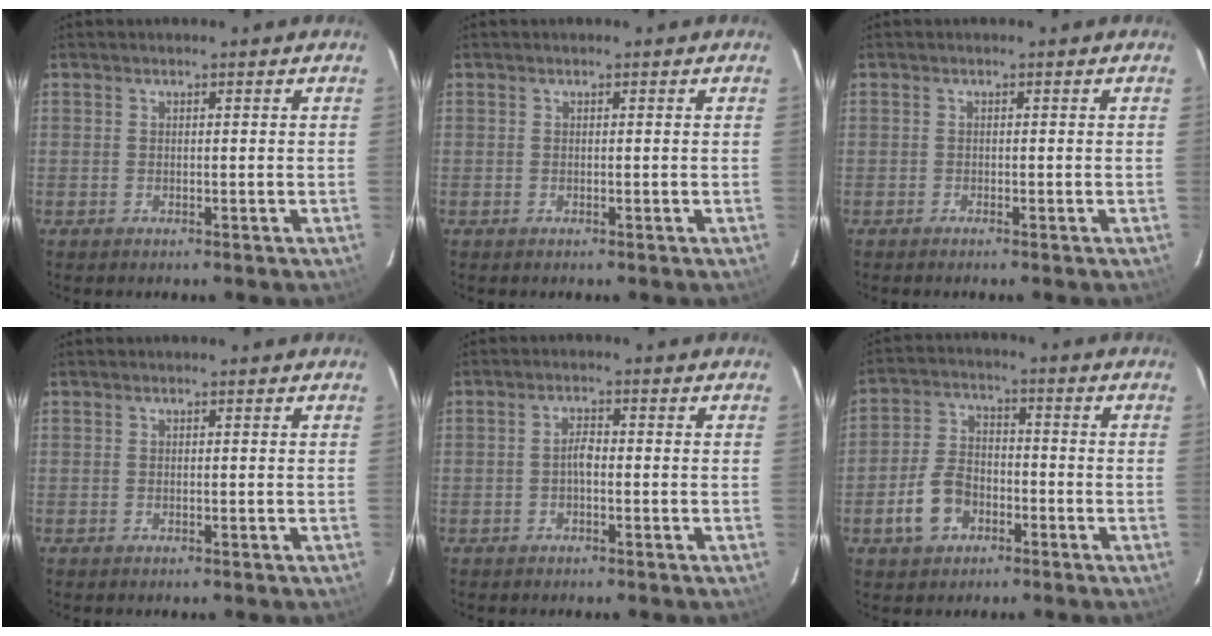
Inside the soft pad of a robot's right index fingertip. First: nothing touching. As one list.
[{"total": 0.0}, {"total": 0.5, "force": [-0.5, 0.0, 0.2], "torque": [-0.003, -0.001, -0.010]}, {"total": 0.0}, {"total": 1.9, "force": [-0.7, 0.8, 1.6], "torque": [-0.033, 0.008, -0.014]}, {"total": 8.2, "force": [-3.8, 5.6, 4.5], "torque": [-0.101, 0.019, -0.067]}]